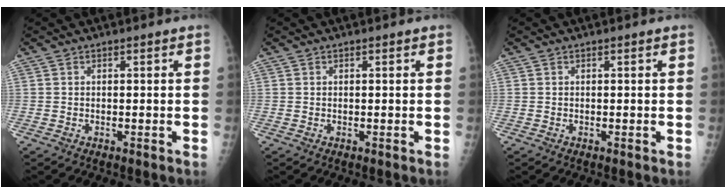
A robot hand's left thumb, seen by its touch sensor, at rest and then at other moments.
{"total": 0.0}
{"total": 0.0}